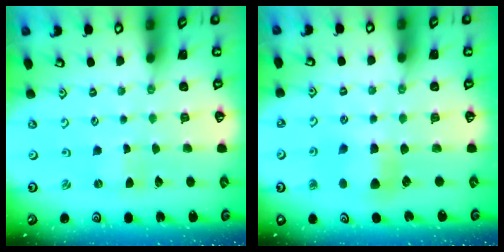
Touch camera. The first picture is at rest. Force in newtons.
{"total": 5.9, "press": 5.9, "slide": 0.3}